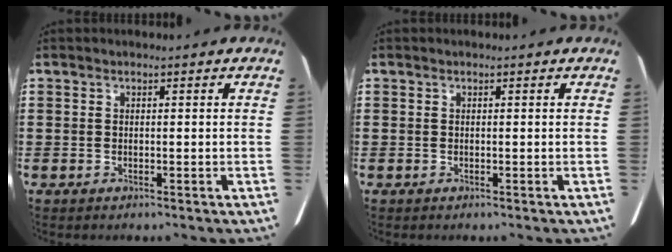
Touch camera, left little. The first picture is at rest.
{"total": 0.0}